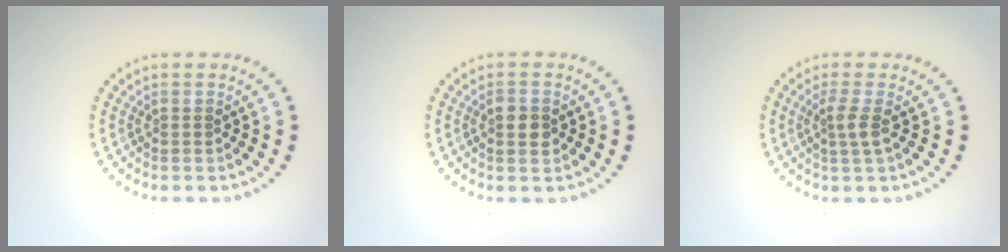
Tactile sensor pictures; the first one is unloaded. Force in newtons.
{"total": 1.7, "press": 1.7, "slide": 0.2}
{"total": 1.7, "press": 1.3, "slide": 1.1}